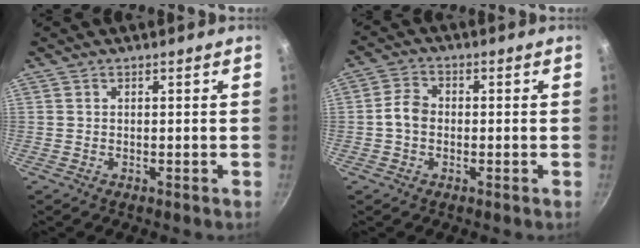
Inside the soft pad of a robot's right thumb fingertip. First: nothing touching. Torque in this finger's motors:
{"motor_torque": [0.22, 1.11, 0.22, -0.55, -0.01]}